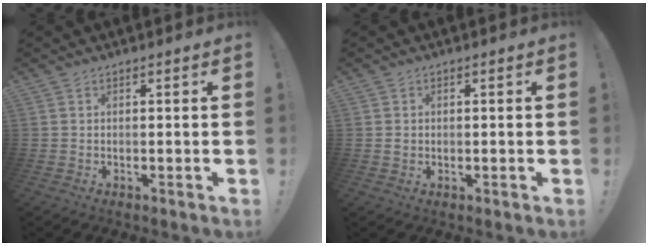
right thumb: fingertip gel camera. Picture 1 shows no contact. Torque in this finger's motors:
{"motor_torque": [-0.20, 0.32, -0.14, 0.08, 0.00]}